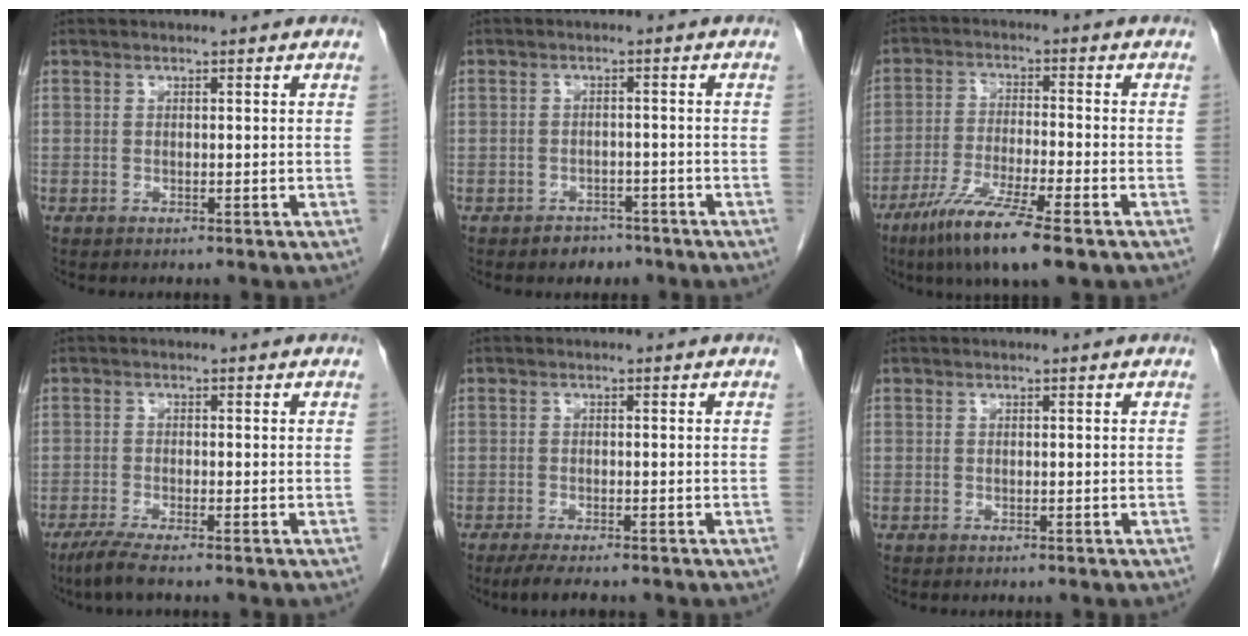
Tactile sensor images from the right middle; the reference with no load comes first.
{"total": 2.8, "force": [-2.0, 1.9, 0.3], "torque": [-0.007, 0.009, -0.026]}
{"total": 10.9, "force": [-6.9, 0.4, 8.4], "torque": [-0.161, -0.032, -0.122]}
{"total": 3.5, "force": [-2.7, -0.2, 2.3], "torque": [-0.050, -0.011, -0.055]}
{"total": 3.8, "force": [-3.0, 0.6, 2.3], "torque": [-0.041, -0.009, -0.046]}
{"total": 0.0}